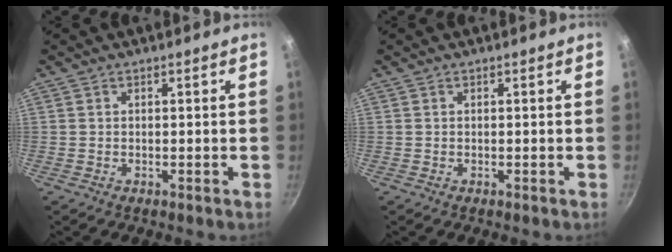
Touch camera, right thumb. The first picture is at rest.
{"total": 0.0}